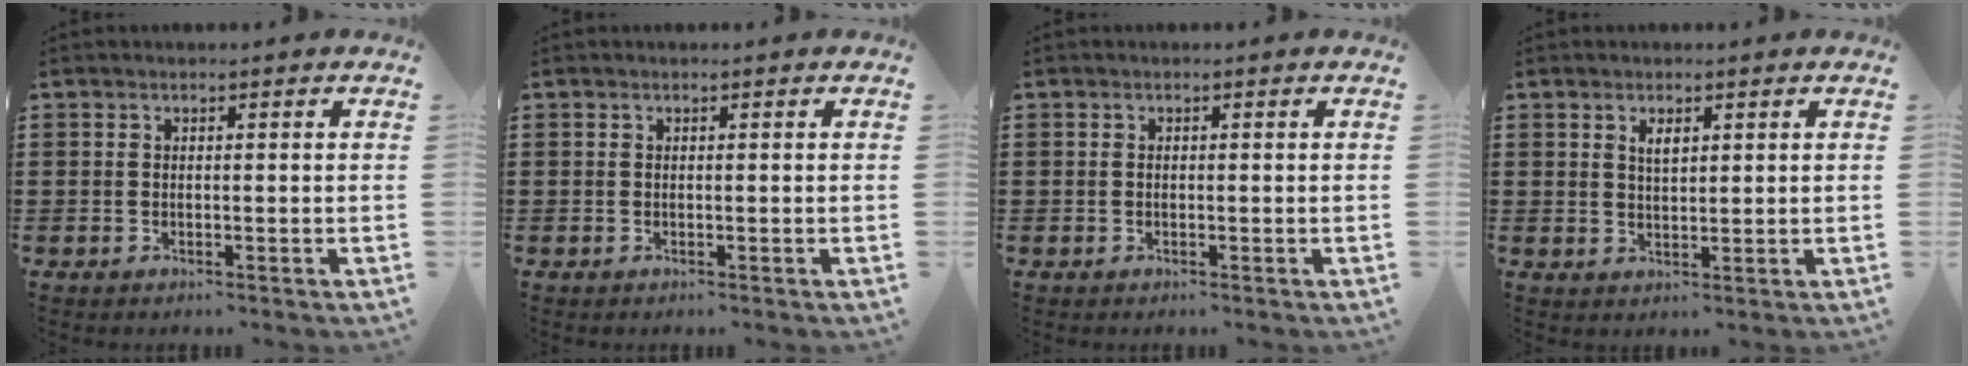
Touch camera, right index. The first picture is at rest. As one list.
[{"total": 0.0}, {"total": 0.0}, {"total": 1.8, "force": [1.0, 0.7, 1.4], "torque": [-0.022, -0.002, 0.015]}]